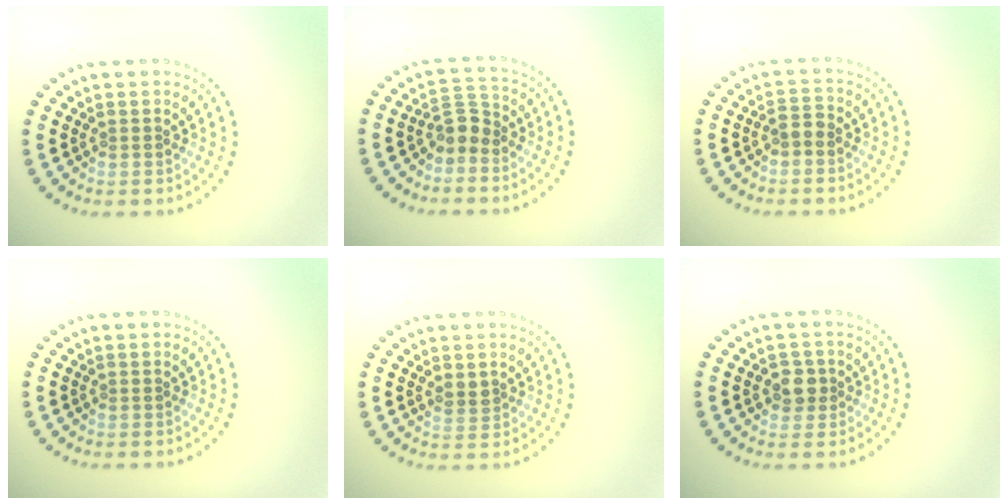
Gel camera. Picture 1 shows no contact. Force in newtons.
{"total": 2.3, "press": 1.8, "slide": 1.4}
{"total": 1.1, "press": 1.1, "slide": 0.4}
{"total": 0.0}
{"total": 1.2, "press": 1.1, "slide": 0.5}
{"total": 2.0, "press": 1.8, "slide": 0.8}